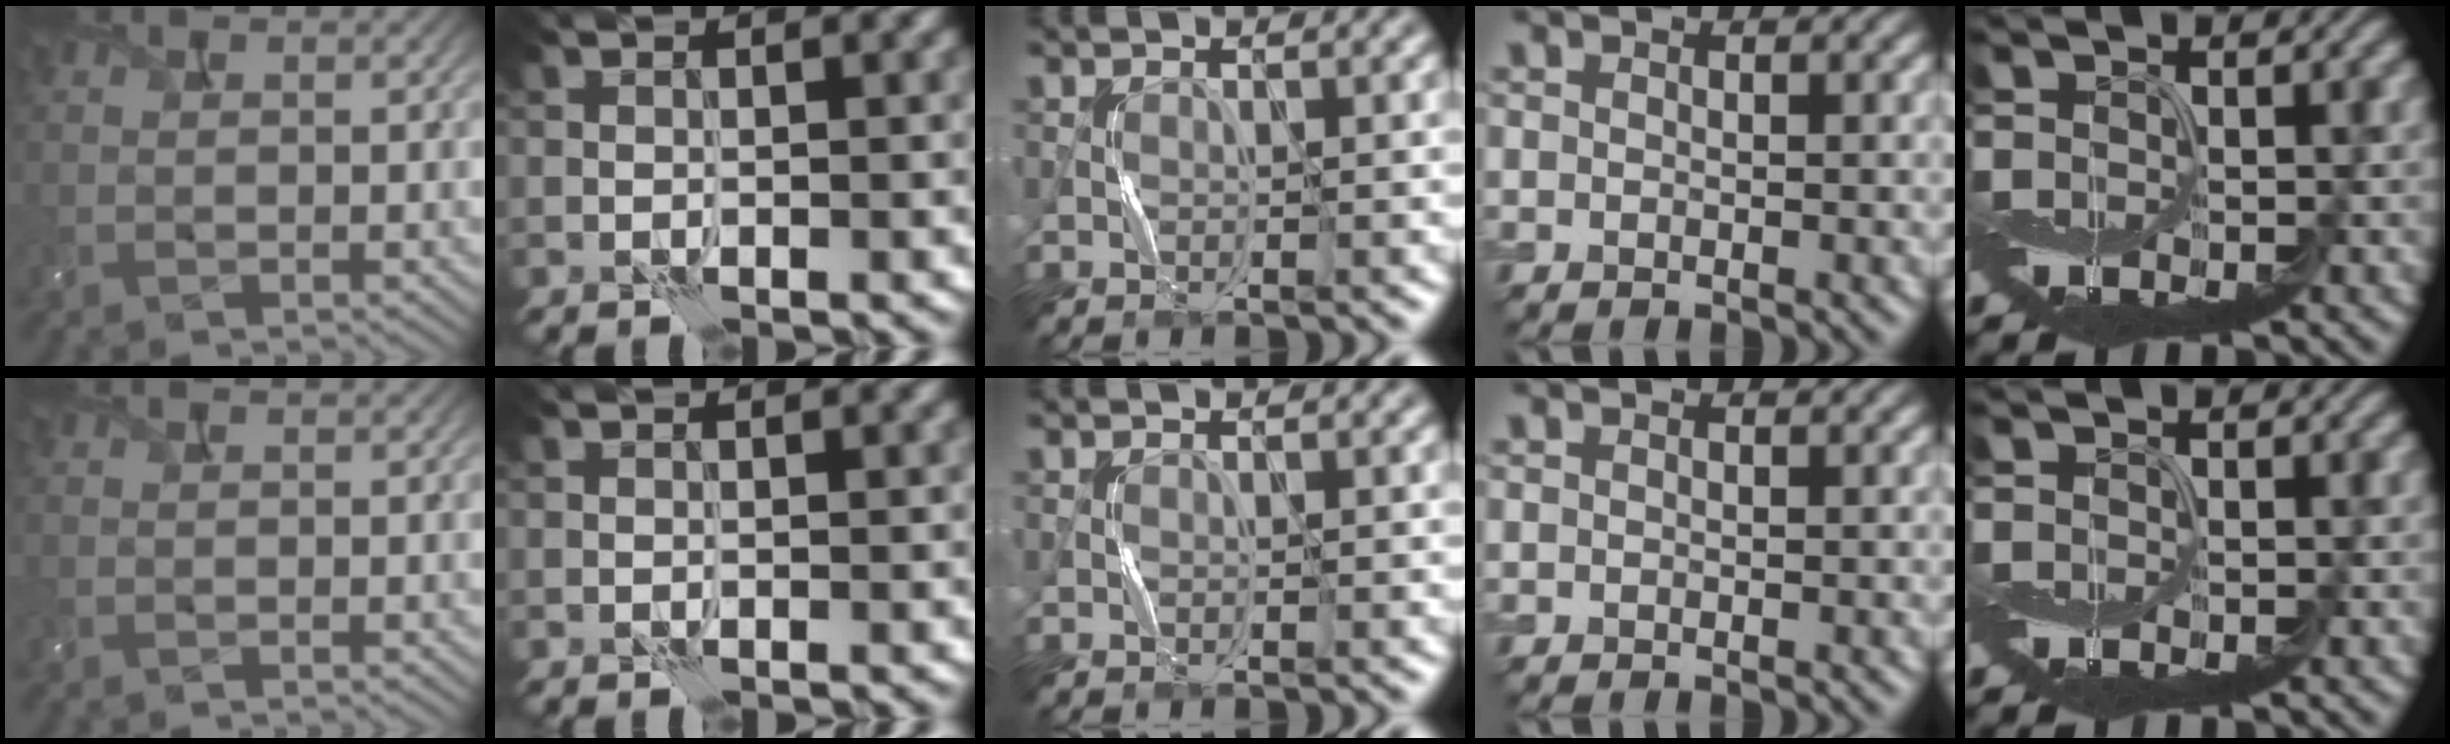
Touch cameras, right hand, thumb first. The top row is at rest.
{}